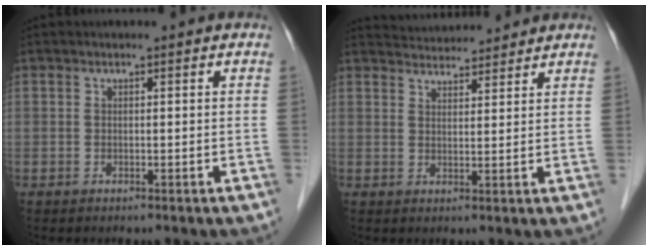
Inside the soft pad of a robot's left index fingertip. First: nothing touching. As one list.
[{"total": 7.5, "force": [7.3, 1.2, 1.3], "torque": [-0.022, 0.027, 0.103]}]